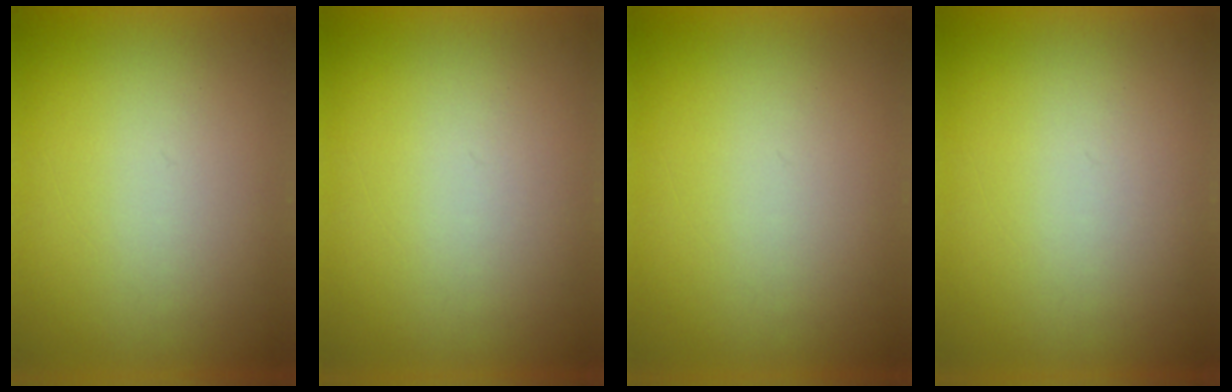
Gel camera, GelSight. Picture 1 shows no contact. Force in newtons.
{"total": 1.1}
{"total": 0.0}
{"total": 1.1}